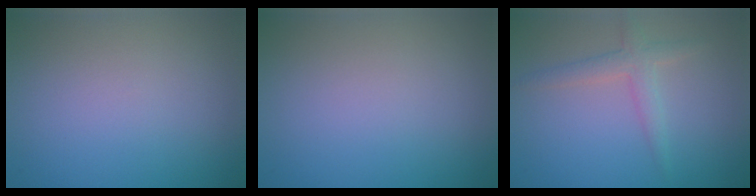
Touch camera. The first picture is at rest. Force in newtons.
{"total": 0.0}
{"total": 2.2, "press": 2.2, "slide": 0.0}